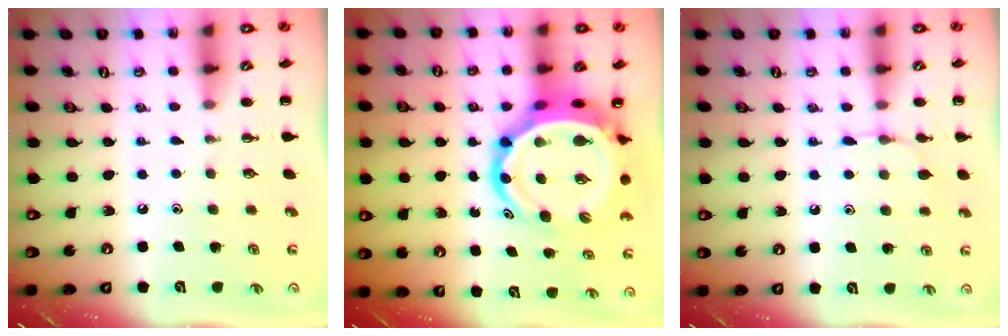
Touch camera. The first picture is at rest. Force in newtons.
{"total": 11.7, "press": 11.3, "slide": 3.2}
{"total": 4.4, "press": 4.2, "slide": 1.2}